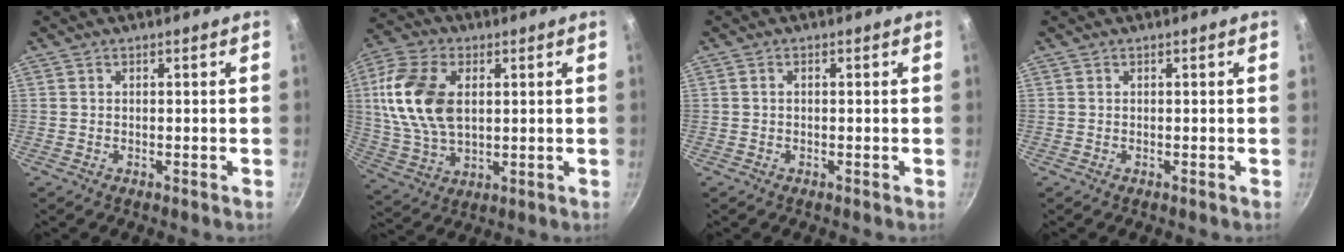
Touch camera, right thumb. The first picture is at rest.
{"total": 16.0, "force": [2.8, 10.0, 12.2], "torque": [-0.229, -0.001, 0.054]}
{"total": 0.7, "force": [0.0, 0.4, 0.5], "torque": [-0.010, 0.006, 0.000]}
{"total": 0.0}